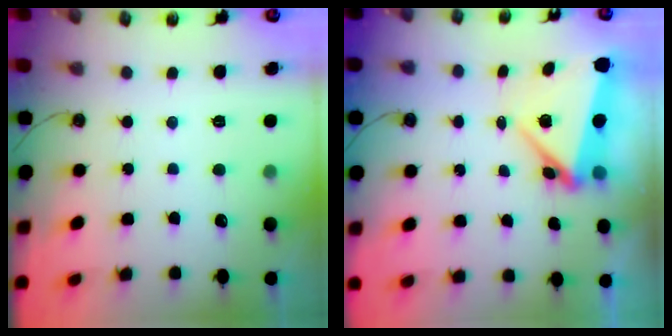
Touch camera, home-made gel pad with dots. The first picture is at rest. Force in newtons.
{"total": 6.8, "press": 6.8, "slide": 0.2}